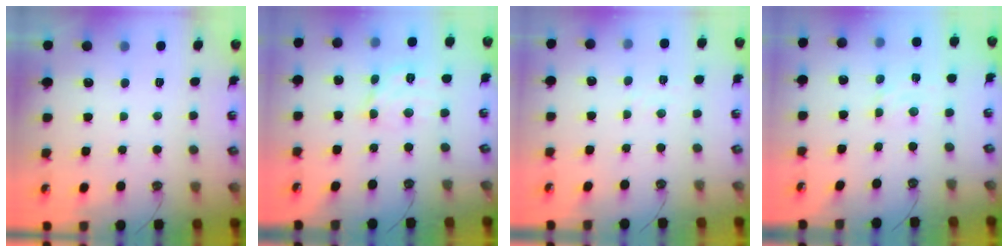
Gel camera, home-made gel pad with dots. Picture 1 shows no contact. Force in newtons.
{"total": 9.6, "press": 9.5, "slide": 0.9}
{"total": 3.0, "press": 3.0, "slide": 0.4}
{"total": 2.4, "press": 2.4, "slide": 0.4}